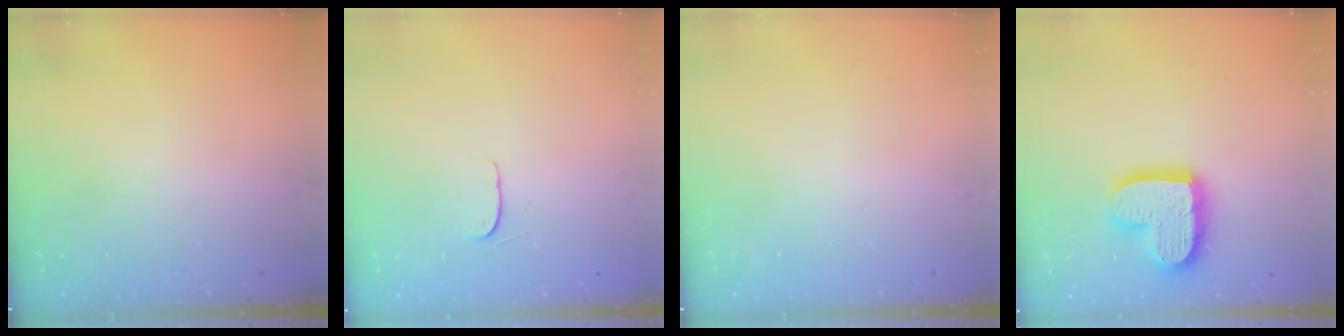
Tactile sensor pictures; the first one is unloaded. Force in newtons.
{"total": 5.1, "press": 5.1, "slide": 0.4}
{"total": 0.0}
{"total": 15.6, "press": 15.5, "slide": 1.3}